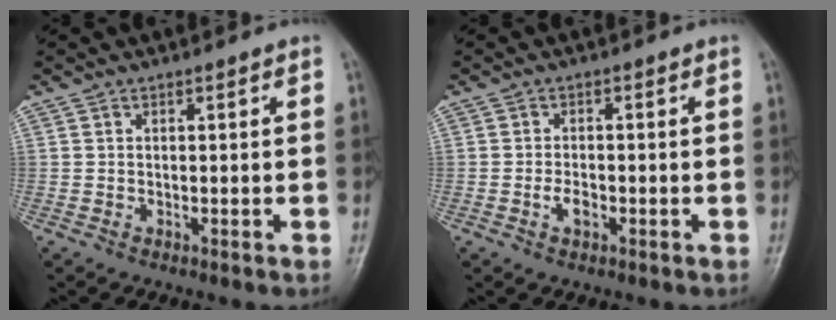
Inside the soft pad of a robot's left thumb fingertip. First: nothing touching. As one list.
[{"total": 2.7, "force": [-1.1, 1.7, 1.8], "torque": [-0.026, 0.003, -0.021]}]